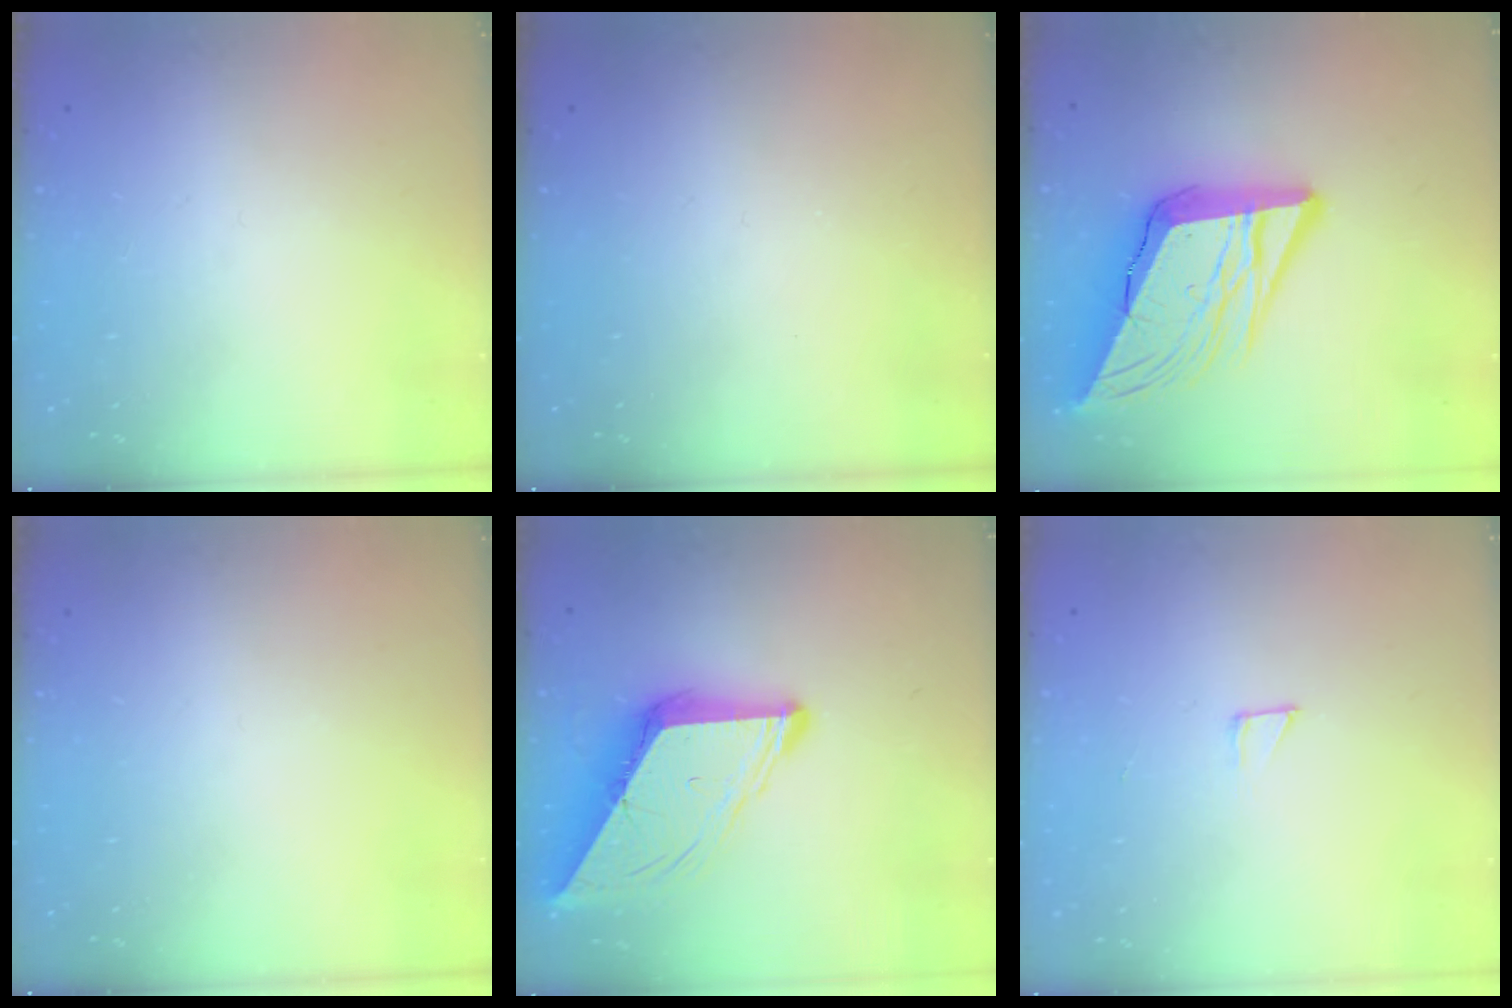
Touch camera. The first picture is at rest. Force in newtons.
{"total": 0.0}
{"total": 18.2, "press": 18.0, "slide": 2.6}
{"total": 0.0}
{"total": 11.4, "press": 11.3, "slide": 1.3}
{"total": 2.6, "press": 2.6, "slide": 0.1}